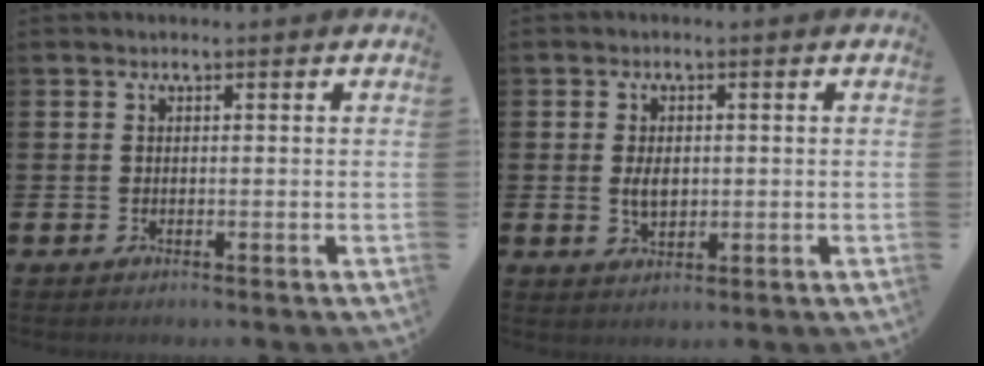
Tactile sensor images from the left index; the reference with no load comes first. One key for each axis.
{"total": 3.0, "fx": 0.1, "fy": 1.8, "fz": 2.4, "tx": -0.033, "ty": 0.001, "tz": -0.002}